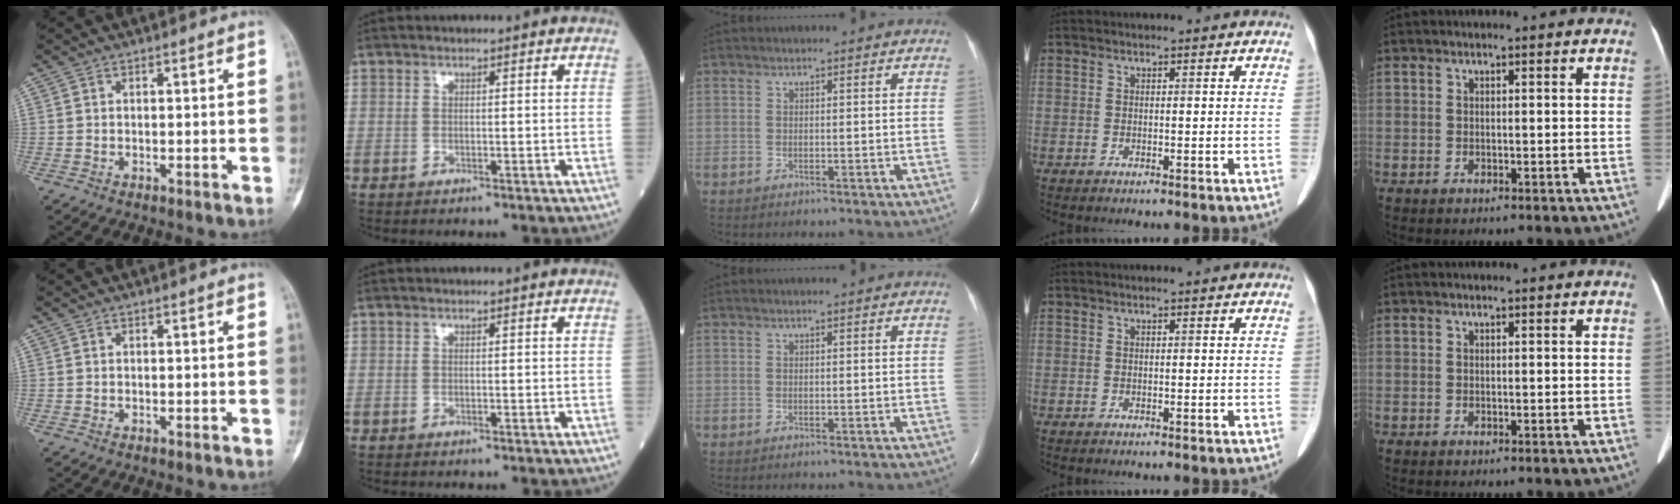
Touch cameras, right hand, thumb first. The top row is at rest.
{}